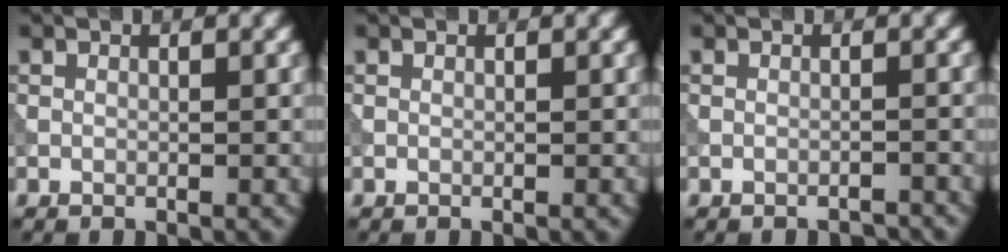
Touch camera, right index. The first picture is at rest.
{"total": 0.0}
{"total": 1.3, "force": [-1.2, 0.1, 0.2], "torque": [0.004, 0.003, -0.021]}